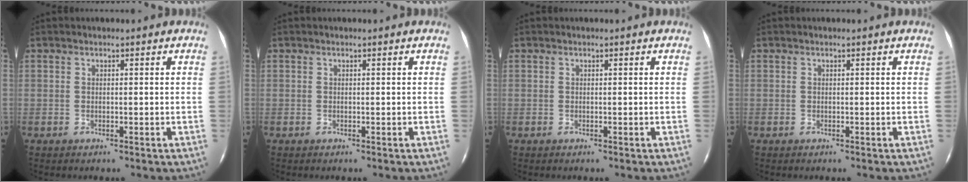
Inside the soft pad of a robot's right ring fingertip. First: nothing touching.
{"total": 0.0}
{"total": 0.0}
{"total": 0.0}